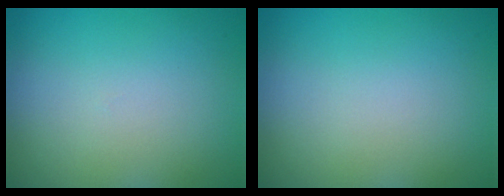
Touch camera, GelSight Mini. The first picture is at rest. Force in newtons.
{"total": 0.0}